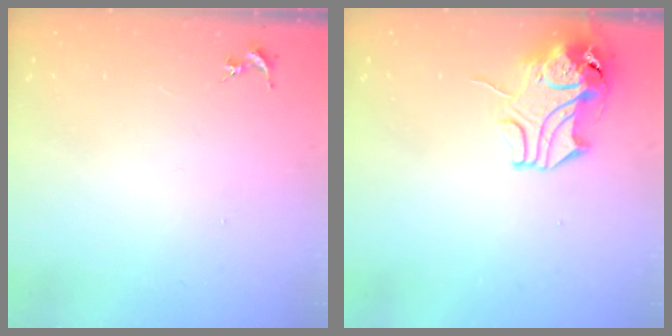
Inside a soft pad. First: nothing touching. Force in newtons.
{"total": 10.6, "press": 10.5, "slide": 1.8}